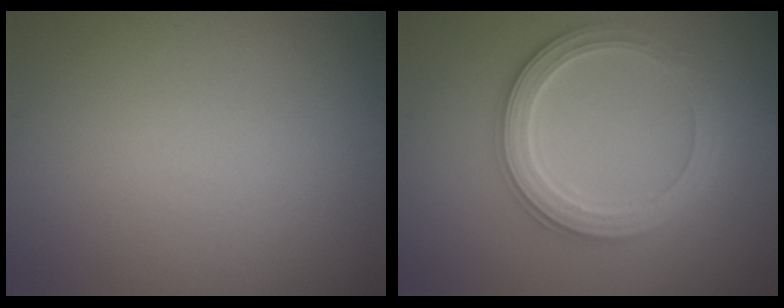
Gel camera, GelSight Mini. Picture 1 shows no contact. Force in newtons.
{"total": 4.8, "press": 4.8, "slide": 0.7}